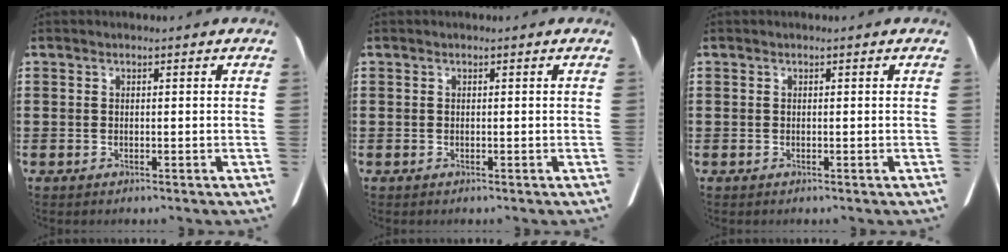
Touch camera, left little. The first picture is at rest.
{"total": 0.0}
{"total": 0.0}